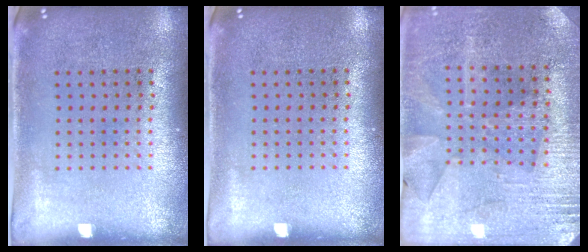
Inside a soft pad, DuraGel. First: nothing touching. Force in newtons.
{"total": 0.0}
{"total": 2.8, "press": 2.7, "slide": 0.6}